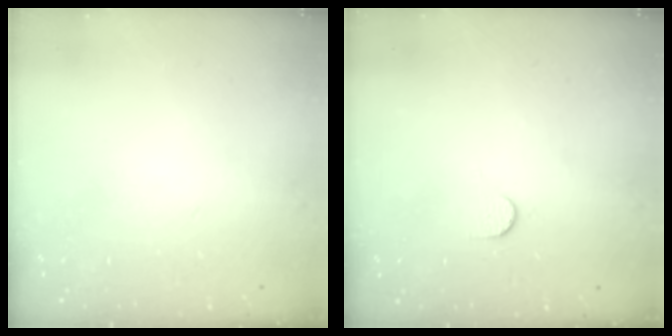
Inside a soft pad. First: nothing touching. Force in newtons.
{"total": 5.7, "press": 5.6, "slide": 0.6}